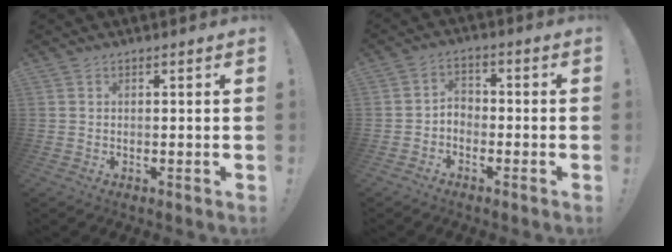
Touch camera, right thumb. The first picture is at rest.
{"total": 3.8, "force": [-2.2, 2.5, 1.7], "torque": [-0.035, 0.009, -0.043]}